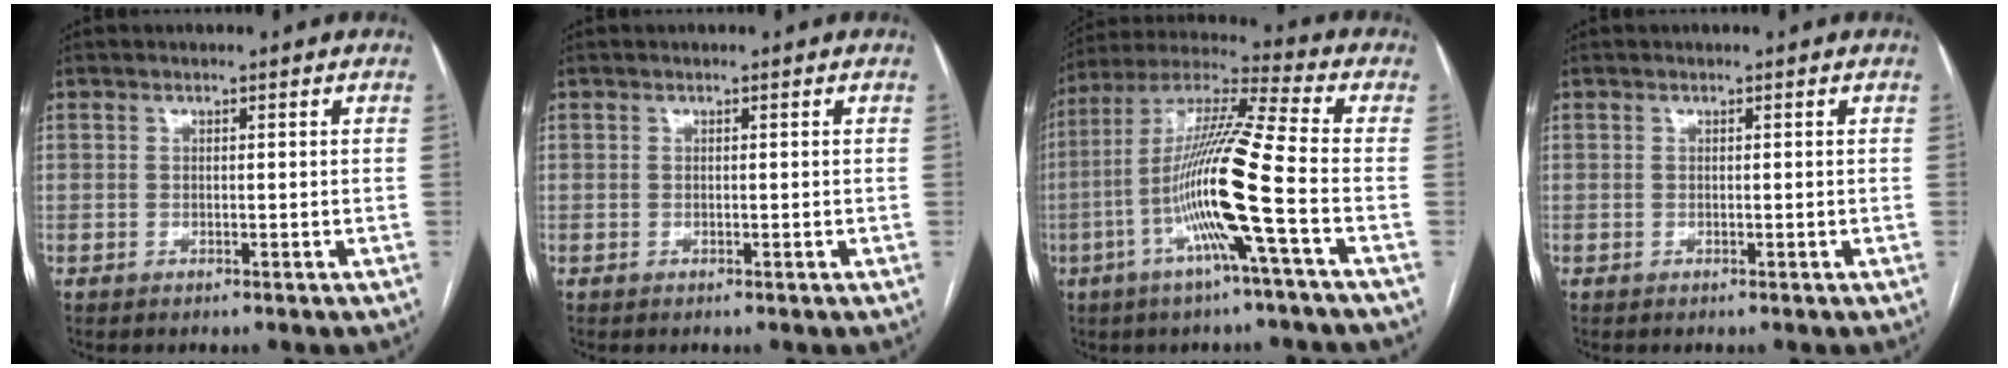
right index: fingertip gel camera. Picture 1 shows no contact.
{"total": 0.0}
{"total": 15.5, "force": [-4.5, -1.3, 14.8], "torque": [-0.289, 0.000, -0.096]}
{"total": 0.0}